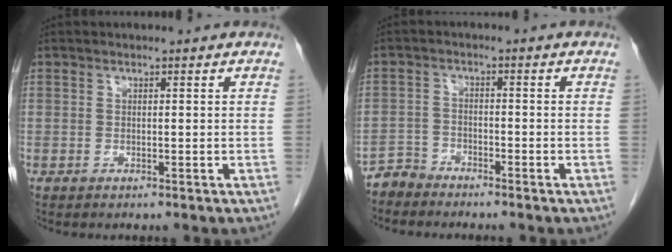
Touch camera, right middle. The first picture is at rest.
{"total": 2.8, "force": [-2.6, 0.7, -0.5], "torque": [0.013, -0.003, -0.054]}